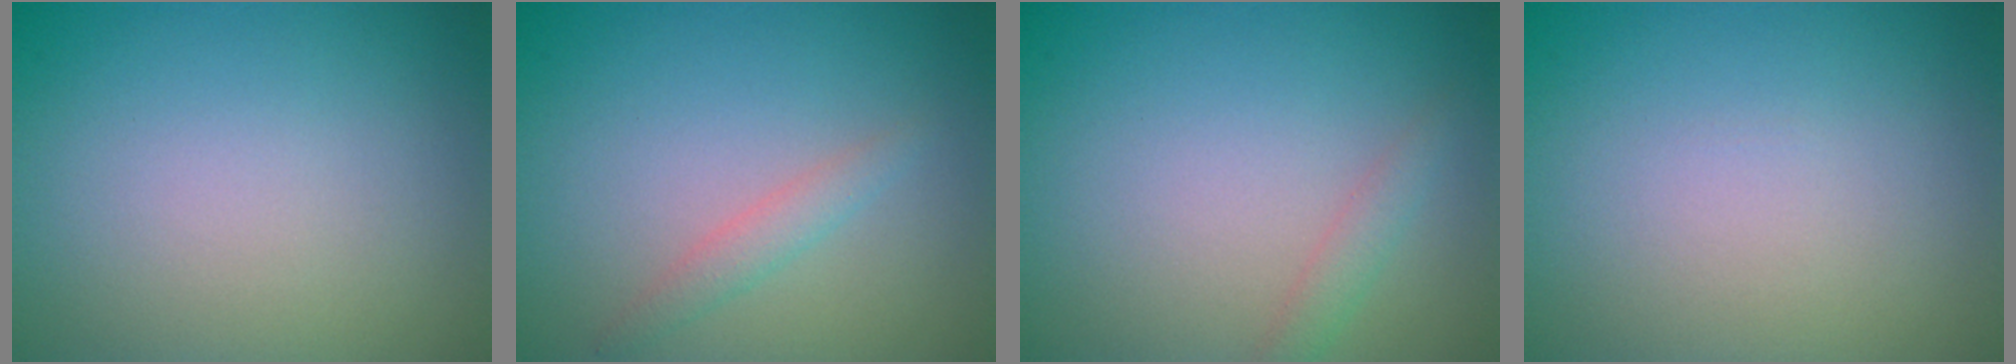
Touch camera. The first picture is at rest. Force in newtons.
{"total": 1.3, "press": 1.3, "slide": 0.1}
{"total": 1.3, "press": 1.3, "slide": 0.0}
{"total": 0.0}